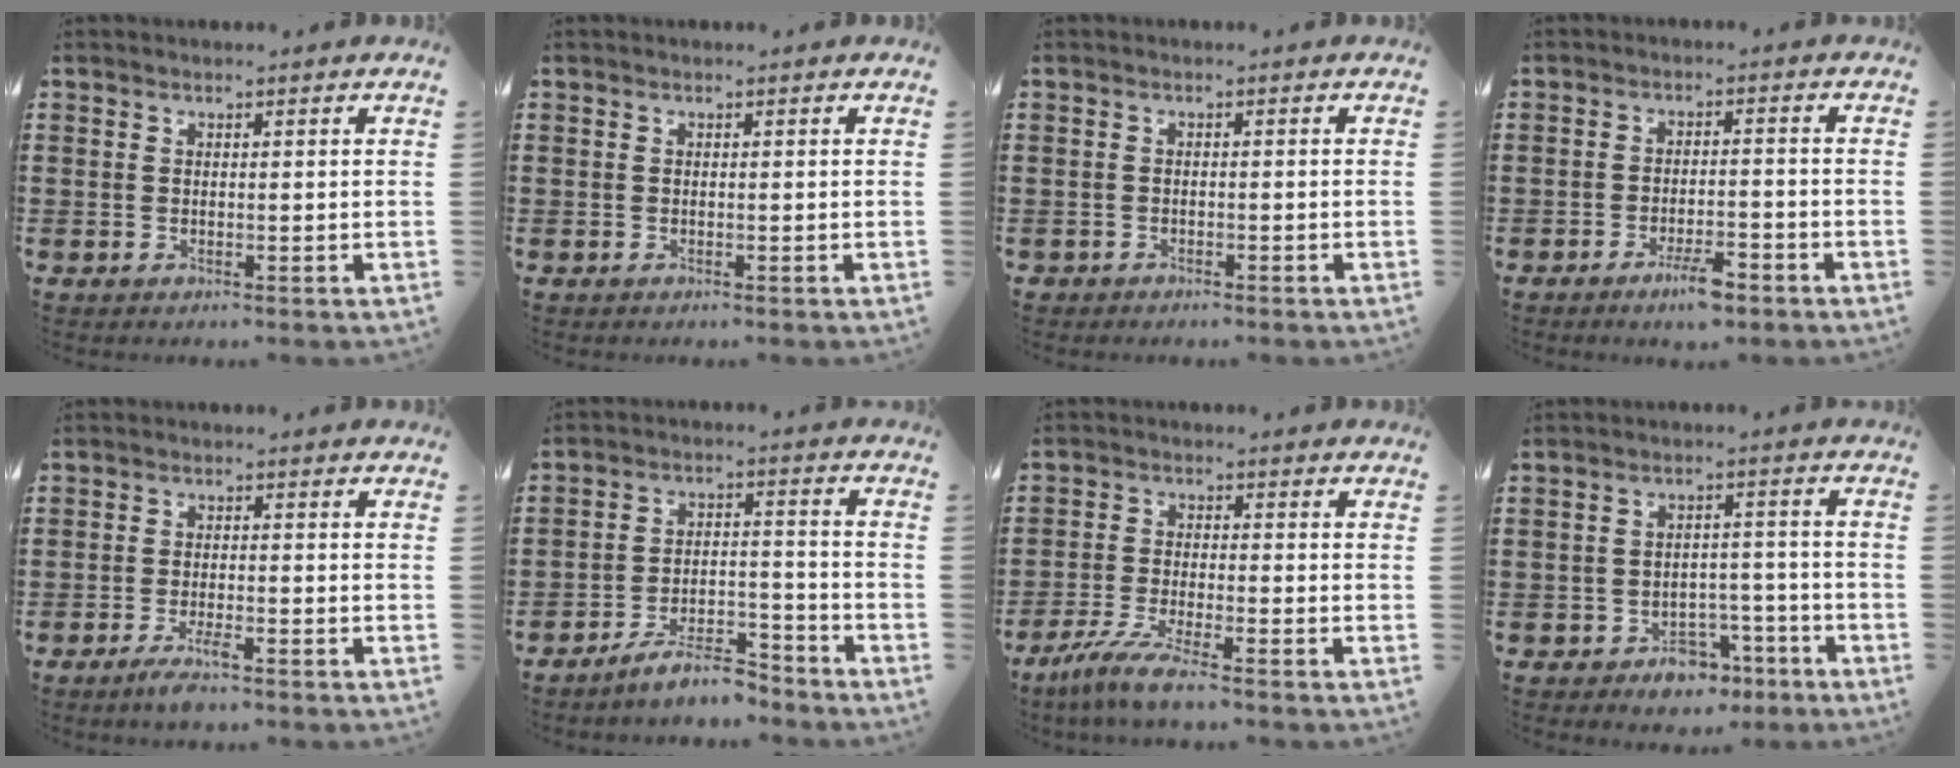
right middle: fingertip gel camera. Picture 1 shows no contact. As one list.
[{"total": 0.0}, {"total": 1.0, "force": [-1.0, 0.3, 0.0], "torque": [-0.003, 0.002, -0.022]}, {"total": 4.2, "force": [-3.0, 0.9, 2.8], "torque": [-0.050, 0.005, -0.056]}, {"total": 3.4, "force": [-2.2, 0.4, 2.5], "torque": [-0.053, -0.005, -0.042]}, {"total": 7.1, "force": [-6.7, 1.1, 2.3], "torque": [-0.036, 0.012, -0.125]}, {"total": 5.5, "force": [-4.5, -0.1, 3.1], "torque": [-0.079, -0.019, -0.090]}, {"total": 4.4, "force": [-3.7, 2.0, 1.3], "torque": [-0.024, 0.015, -0.072]}]